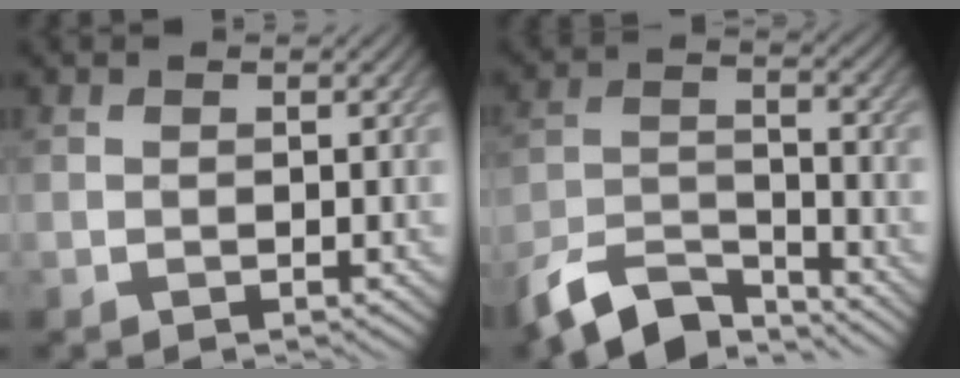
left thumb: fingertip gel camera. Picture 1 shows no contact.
{"total": 9.1, "force": [-7.8, 2.5, 3.9], "torque": [-0.079, -0.005, -0.156]}